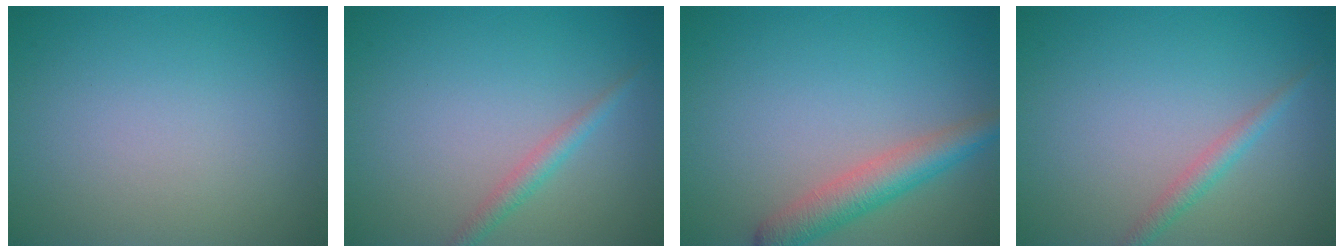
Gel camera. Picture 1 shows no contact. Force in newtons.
{"total": 1.6, "press": 1.6, "slide": 0.0}
{"total": 3.9, "press": 3.9, "slide": 0.2}
{"total": 1.6, "press": 1.6, "slide": 0.0}